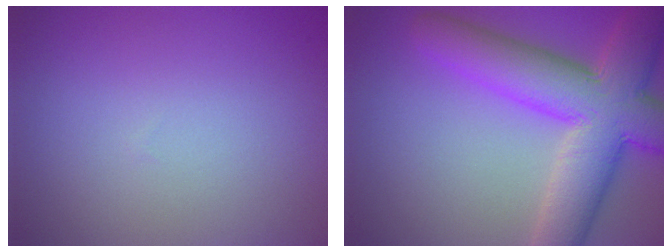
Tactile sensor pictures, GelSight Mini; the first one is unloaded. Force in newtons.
{"total": 10.1, "press": 10.0, "slide": 0.6}